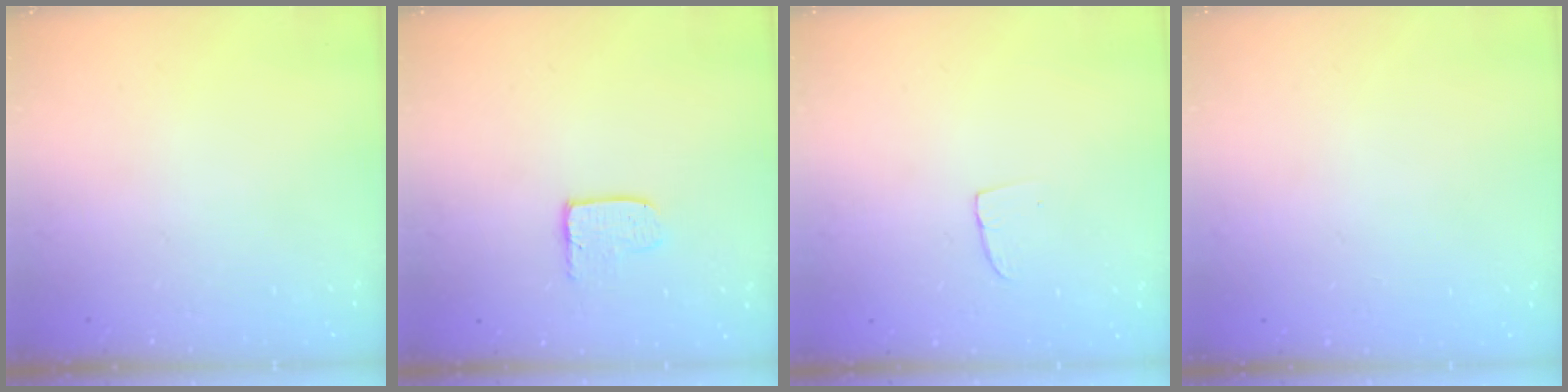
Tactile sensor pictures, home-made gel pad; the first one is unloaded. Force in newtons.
{"total": 3.9, "press": 3.9, "slide": 0.4}
{"total": 2.9, "press": 2.9, "slide": 0.2}
{"total": 0.0}